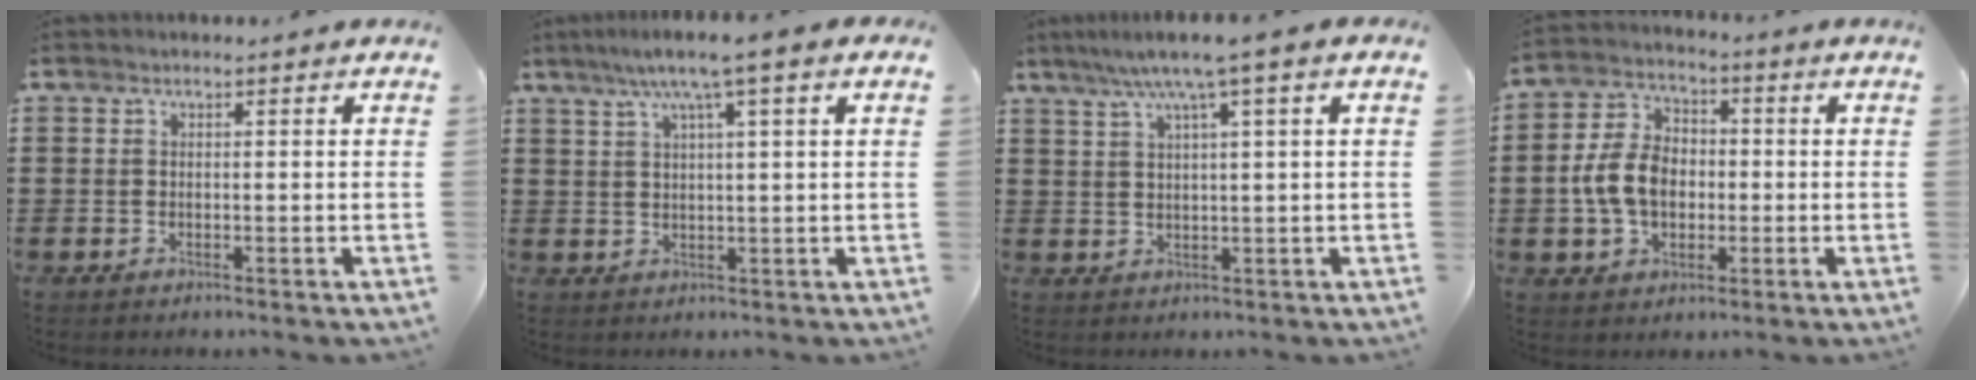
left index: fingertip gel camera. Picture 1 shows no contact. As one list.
[{"total": 5.4, "force": [2.7, -0.2, 4.6], "torque": [-0.097, 0.002, 0.042]}, {"total": 5.1, "force": [2.6, -0.3, 4.3], "torque": [-0.091, 0.000, 0.040]}, {"total": 8.3, "force": [-1.0, 6.1, 5.4], "torque": [-0.141, 0.006, -0.026]}]